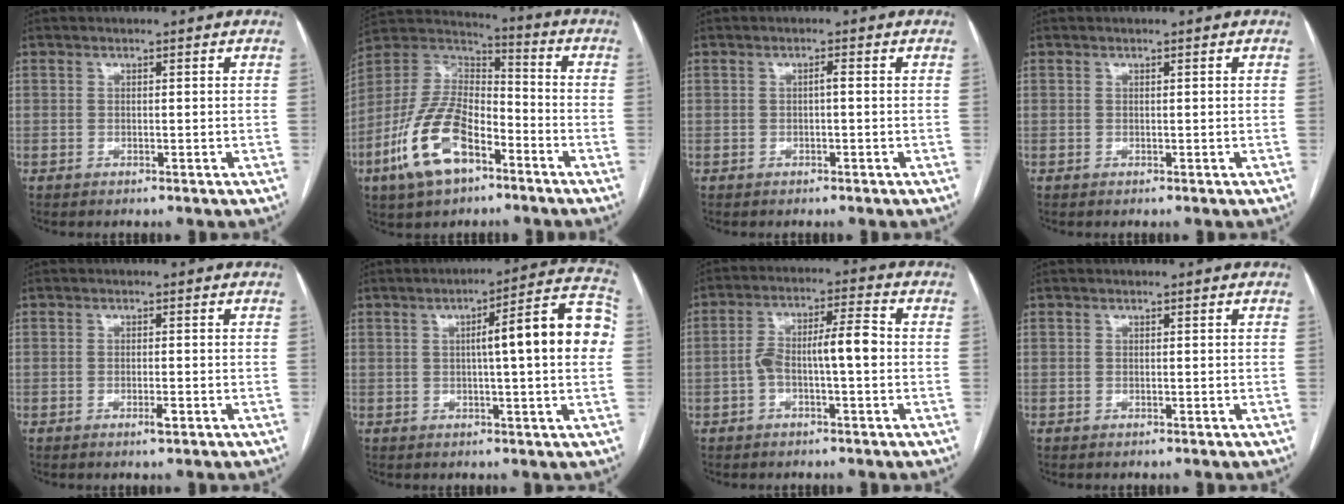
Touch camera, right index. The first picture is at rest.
{"total": 16.1, "force": [-7.8, 7.5, 11.9], "torque": [-0.253, 0.011, -0.144]}
{"total": 0.8, "force": [-0.1, 0.1, 0.8], "torque": [-0.013, 0.002, -0.001]}
{"total": 0.0}
{"total": 1.5, "force": [-1.1, 0.0, 1.1], "torque": [-0.021, -0.001, -0.018]}
{"total": 12.7, "force": [1.1, 0.9, 12.6], "torque": [-0.168, 0.032, 0.009]}
{"total": 7.3, "force": [-1.2, 1.1, 7.2], "torque": [-0.131, 0.027, -0.021]}
{"total": 0.0}